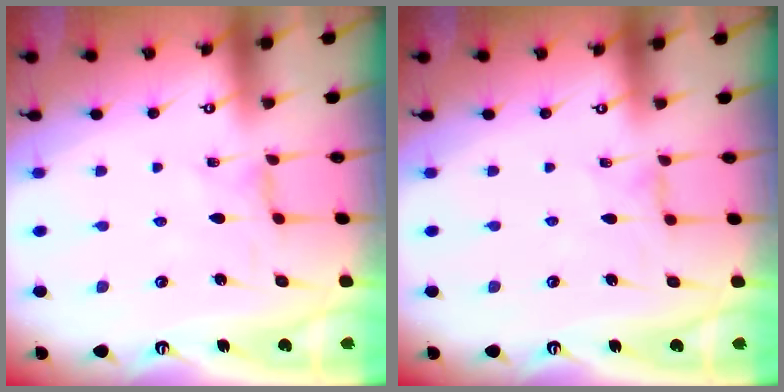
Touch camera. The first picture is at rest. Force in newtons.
{"total": 0.8, "press": 0.7, "slide": 0.3}